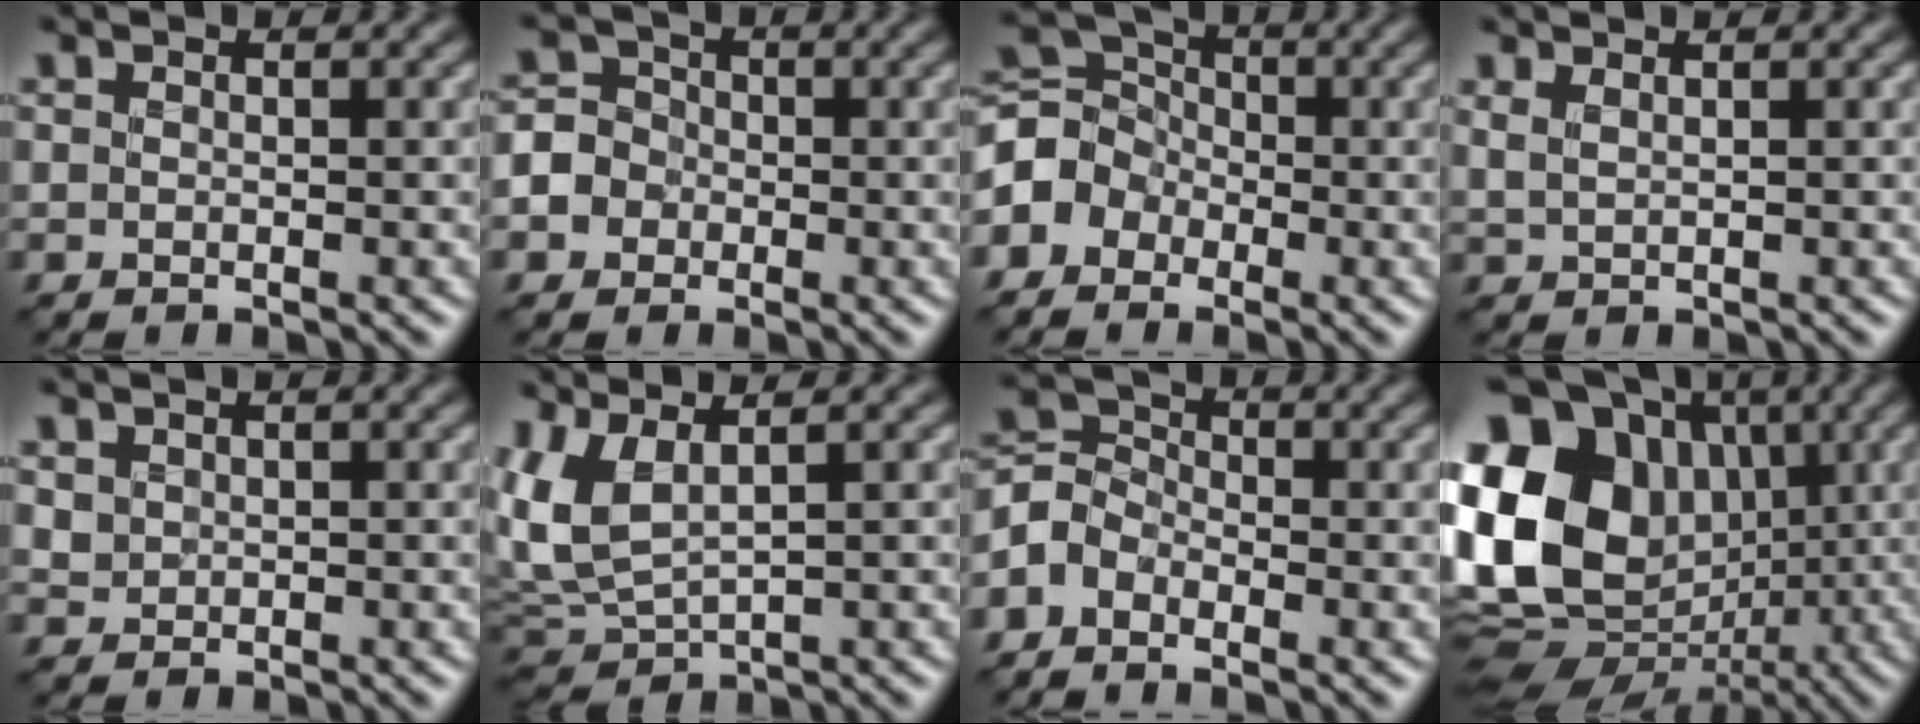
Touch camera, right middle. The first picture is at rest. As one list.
[{"total": 4.8, "force": [-2.1, 4.2, 0.6], "torque": [0.013, 0.015, -0.065]}, {"total": 3.6, "force": [-2.0, 2.9, 0.8], "torque": [-0.007, 0.011, -0.058]}, {"total": 0.9, "force": [0.7, 0.1, 0.6], "torque": [-0.013, 0.003, 0.016]}, {"total": 2.1, "force": [0.8, 1.6, 1.0], "torque": [-0.048, 0.008, 0.024]}, {"total": 5.0, "force": [1.1, 2.2, 4.3], "torque": [-0.107, 0.003, 0.018]}, {"total": 2.6, "force": [-2.0, 1.5, 0.3], "torque": [0.002, 0.011, -0.052]}, {"total": 16.5, "force": [0.5, 12.9, 10.4], "torque": [-0.215, 0.023, -0.005]}]